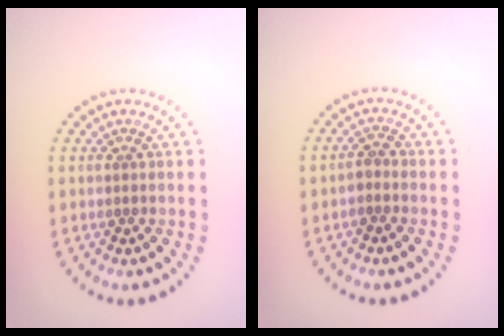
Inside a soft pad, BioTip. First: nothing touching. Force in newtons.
{"total": 1.5, "press": 1.2, "slide": 0.8}